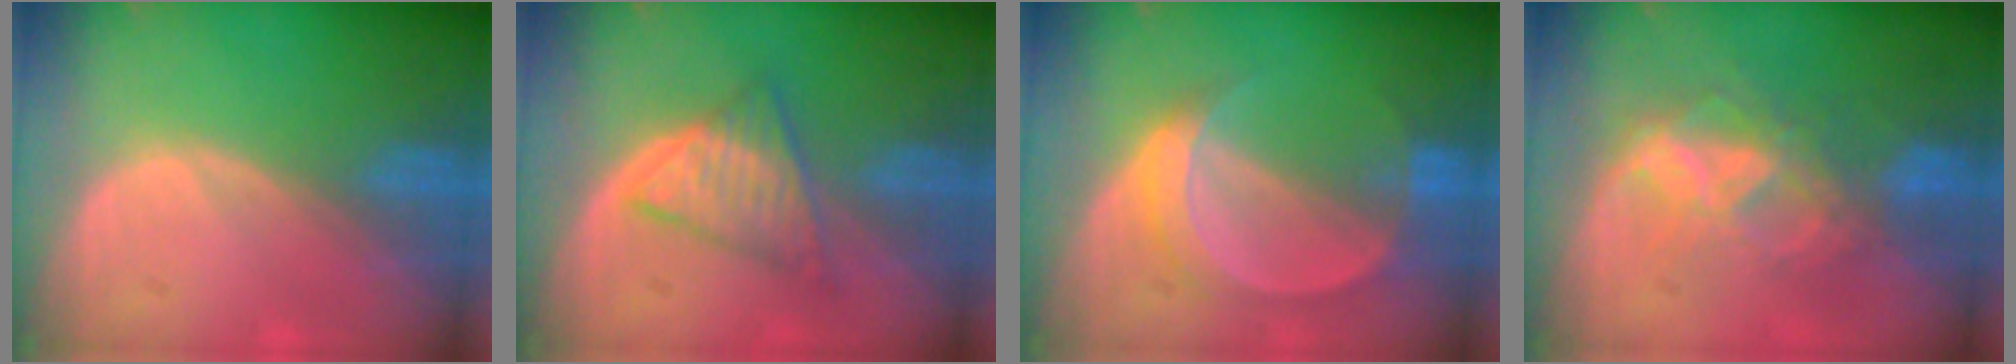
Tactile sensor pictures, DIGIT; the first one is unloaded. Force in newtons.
{"total": 5.9, "press": 5.6, "slide": 1.7}
{"total": 5.7, "press": 5.2, "slide": 2.4}
{"total": 6.8, "press": 6.6, "slide": 1.6}